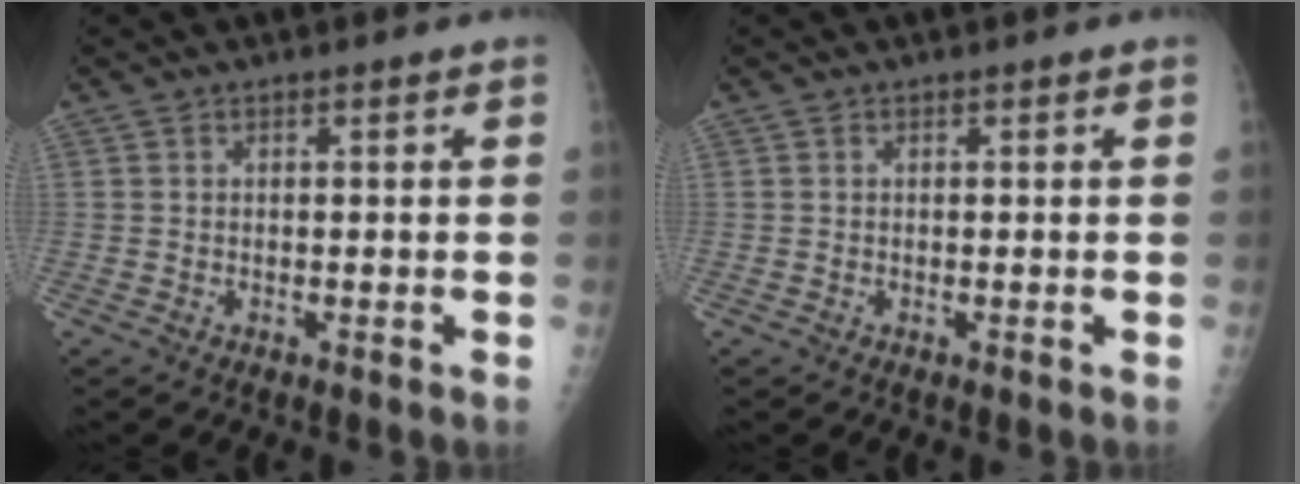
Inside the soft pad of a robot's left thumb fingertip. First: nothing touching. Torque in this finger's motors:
{"motor_torque": [-0.03, 0.03, 0.00, 0.00, 0.00]}